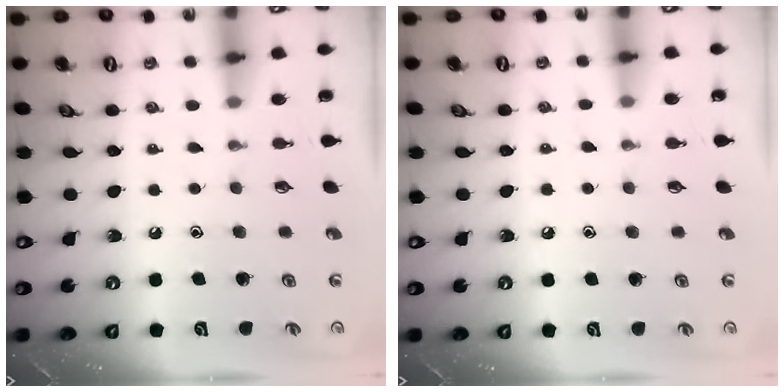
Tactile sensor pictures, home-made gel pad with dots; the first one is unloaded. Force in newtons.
{"total": 6.5, "press": 6.5, "slide": 0.7}